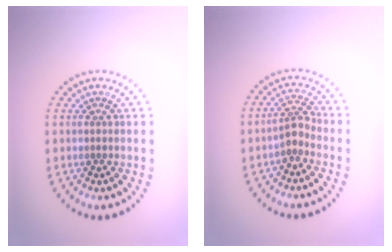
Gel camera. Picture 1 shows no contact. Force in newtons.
{"total": 2.0, "press": 1.6, "slide": 1.3}